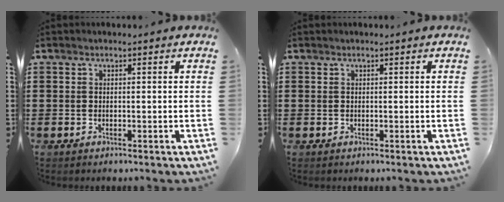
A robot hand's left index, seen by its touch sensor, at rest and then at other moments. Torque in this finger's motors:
{"motor_torque": [0.71, 0.72, -0.01, 0.01]}